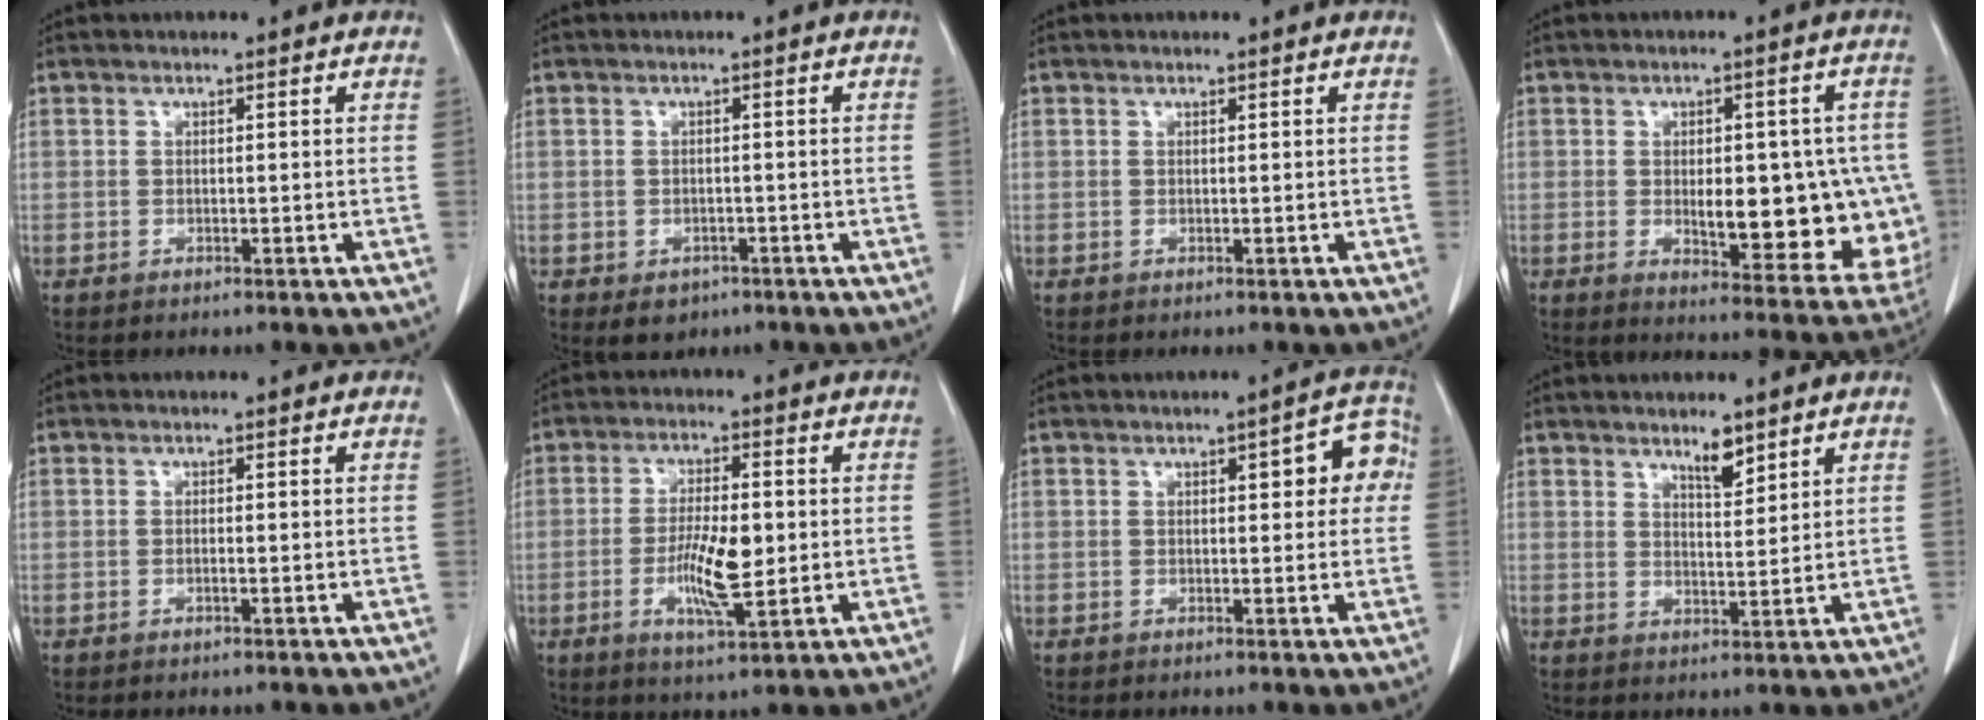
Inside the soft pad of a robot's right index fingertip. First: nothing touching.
{"total": 3.0, "force": [-1.5, 2.3, 1.1], "torque": [-0.010, 0.004, -0.011]}
{"total": 0.0}
{"total": 16.6, "force": [-1.5, 6.7, 15.1], "torque": [-0.146, 0.011, 0.005]}
{"total": 0.6, "force": [-0.2, 0.0, 0.6], "torque": [-0.012, 0.001, -0.003]}
{"total": 8.5, "force": [-1.1, 1.9, 8.2], "torque": [-0.154, -0.008, -0.019]}
{"total": 6.5, "force": [1.5, 2.2, 5.9], "torque": [-0.058, 0.022, 0.012]}
{"total": 3.8, "force": [2.9, 1.0, 2.3], "torque": [-0.040, -0.004, 0.052]}